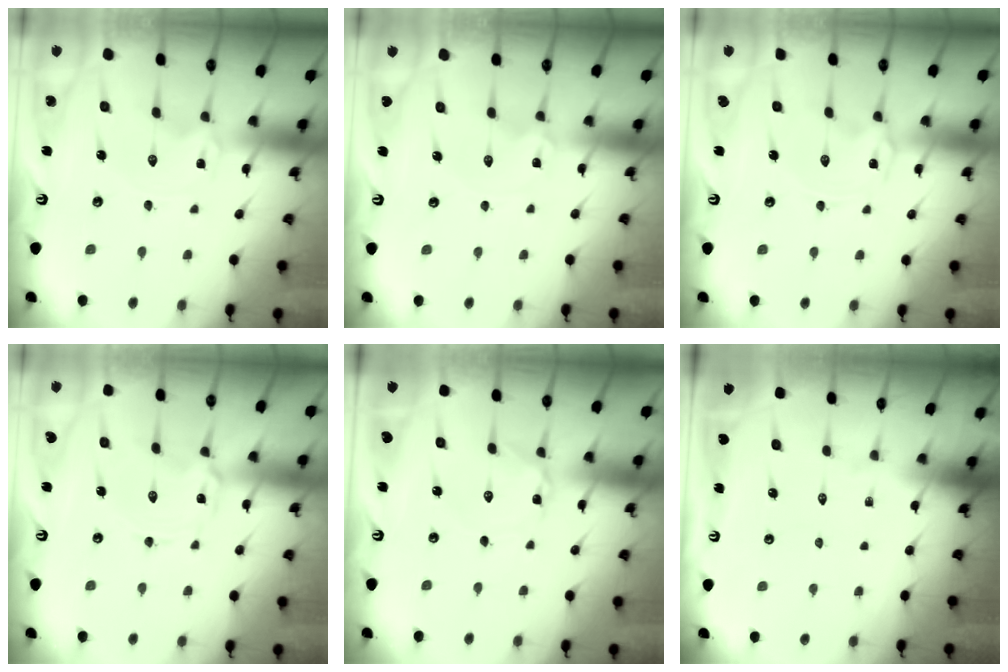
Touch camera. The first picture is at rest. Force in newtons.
{"total": 0.7, "press": 0.7, "slide": 0.1}
{"total": 1.0, "press": 0.9, "slide": 0.3}
{"total": 2.2, "press": 2.2, "slide": 0.3}
{"total": 0.7, "press": 0.7, "slide": 0.1}
{"total": 0.0}